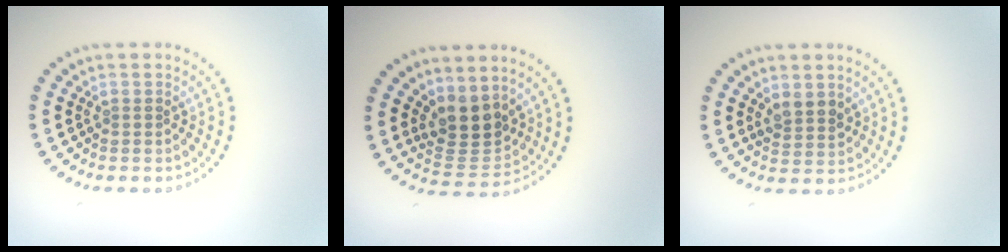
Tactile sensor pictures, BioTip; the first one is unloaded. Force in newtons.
{"total": 3.9, "press": 3.3, "slide": 2.0}
{"total": 2.0, "press": 1.8, "slide": 0.8}